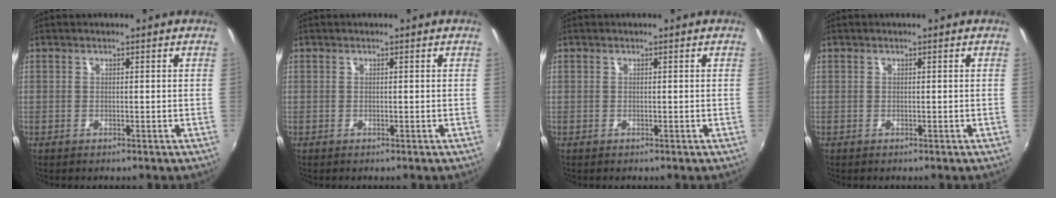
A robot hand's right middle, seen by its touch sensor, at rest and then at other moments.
{"total": 0.0}
{"total": 0.0}
{"total": 0.0}